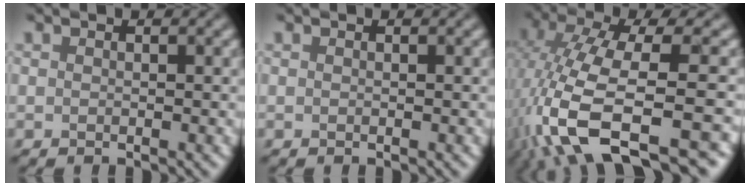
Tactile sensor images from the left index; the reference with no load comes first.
{"total": 0.0}
{"total": 12.5, "force": [-5.8, 4.3, 10.2], "torque": [-0.231, -0.002, -0.074]}